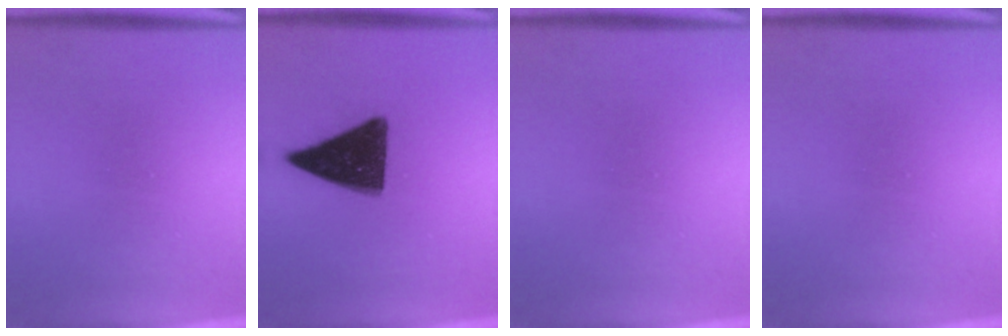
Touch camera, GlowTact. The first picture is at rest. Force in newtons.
{"total": 15.0}
{"total": 0.0}
{"total": 0.0}